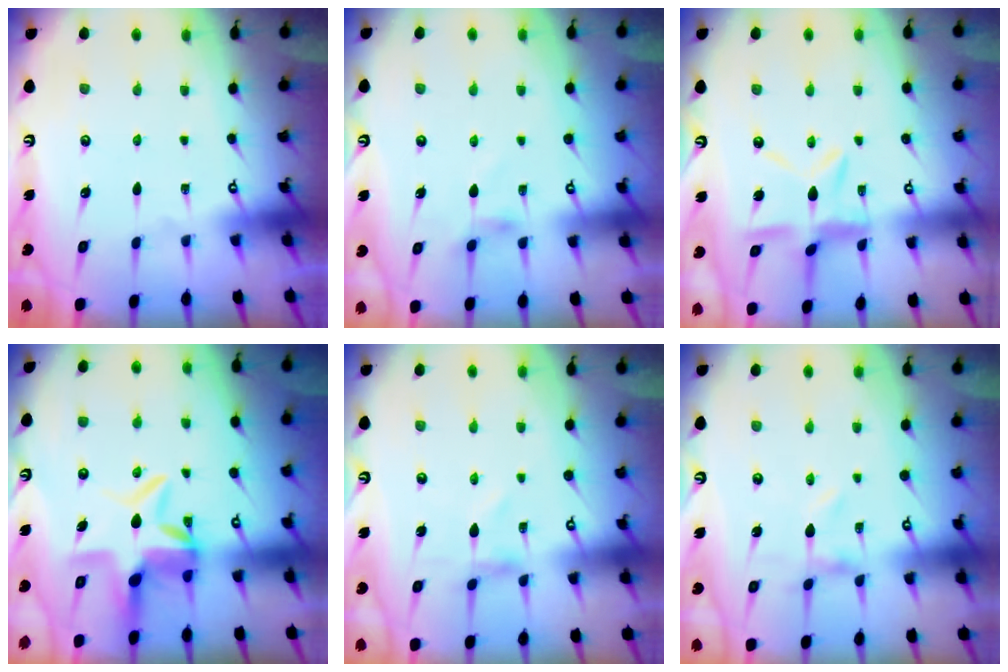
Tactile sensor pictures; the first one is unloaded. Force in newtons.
{"total": 2.7, "press": 2.7, "slide": 0.4}
{"total": 10.5, "press": 10.4, "slide": 0.9}
{"total": 6.8, "press": 6.8, "slide": 0.8}
{"total": 0.7, "press": 0.7, "slide": 0.1}
{"total": 0.0}